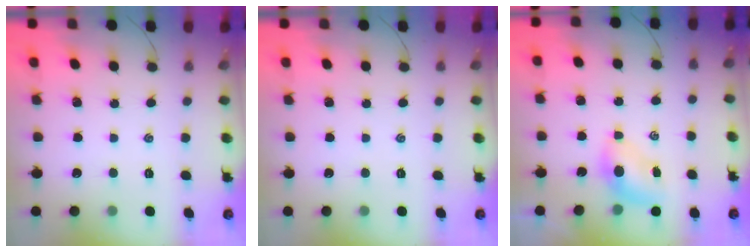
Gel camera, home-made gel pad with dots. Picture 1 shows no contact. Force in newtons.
{"total": 0.0}
{"total": 4.8, "press": 4.8, "slide": 0.6}